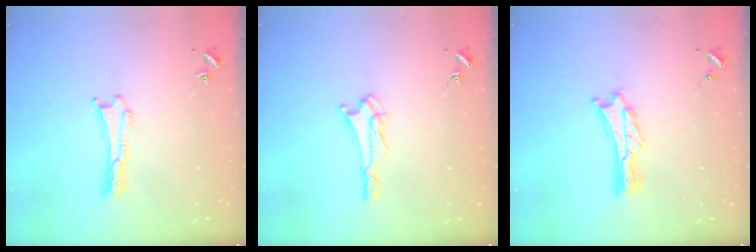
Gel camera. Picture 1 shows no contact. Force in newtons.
{"total": 1.7, "press": 1.6, "slide": 0.2}
{"total": 0.9, "press": 0.9, "slide": 0.2}